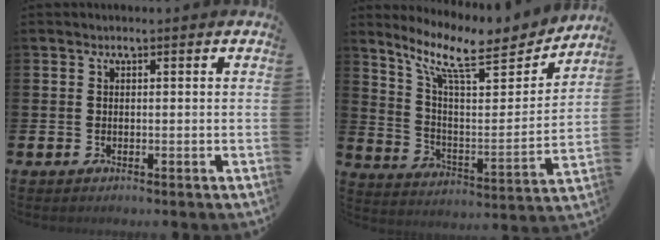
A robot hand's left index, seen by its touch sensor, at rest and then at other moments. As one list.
[{"total": 11.3, "force": [8.9, 3.3, 6.1], "torque": [-0.141, -0.056, 0.150]}]